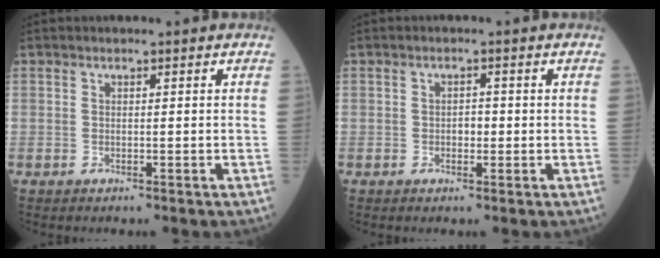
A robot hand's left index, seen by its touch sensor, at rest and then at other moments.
{"total": 1.6, "force": [-0.2, 1.0, 1.2], "torque": [-0.017, 0.003, -0.004]}